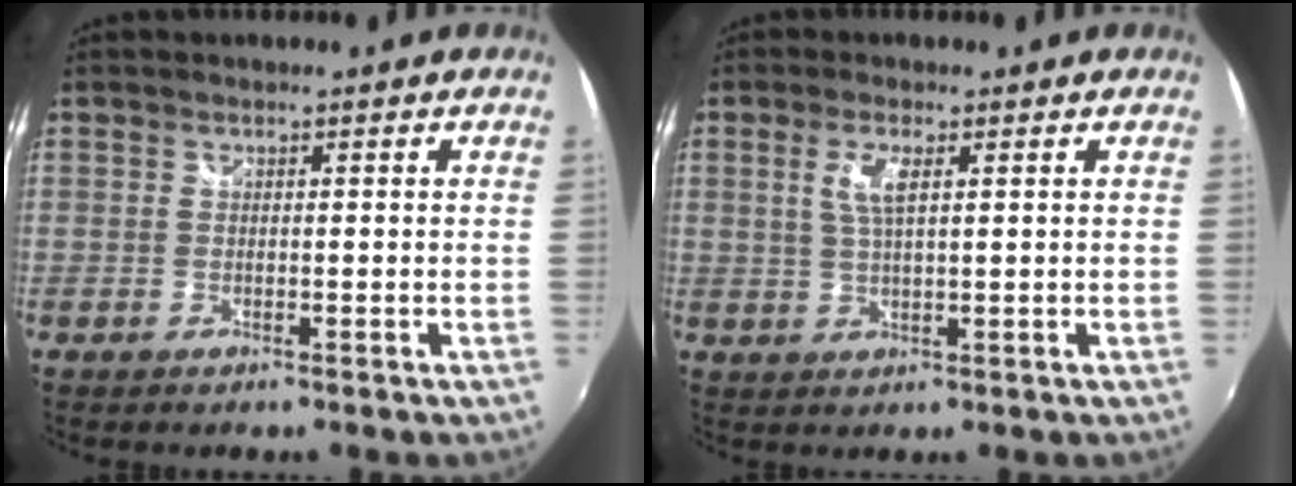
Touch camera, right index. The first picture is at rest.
{"total": 4.1, "force": [1.4, 1.1, 3.7], "torque": [-0.074, 0.000, 0.027]}